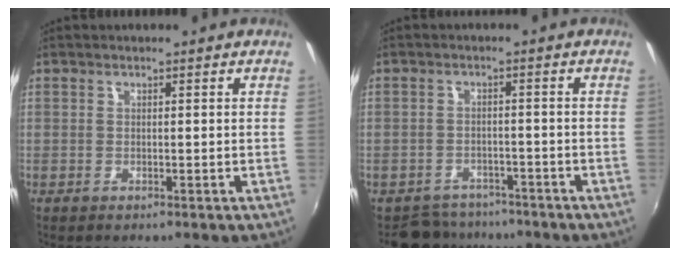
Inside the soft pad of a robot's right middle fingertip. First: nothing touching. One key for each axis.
{"total": 5.2, "fx": -4.5, "fy": 2.5, "fz": 0.3, "tx": -0.020, "ty": 0.003, "tz": -0.071}